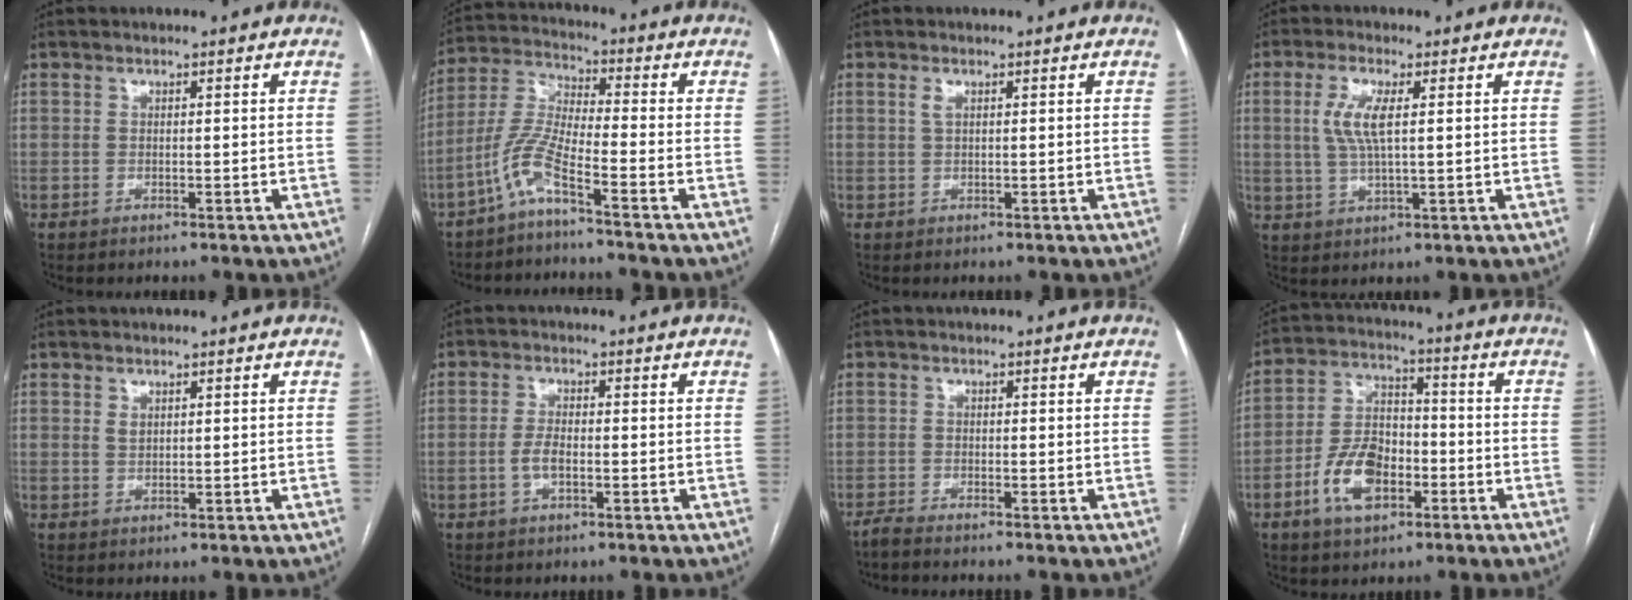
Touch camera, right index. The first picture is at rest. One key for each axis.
{"total": 7.0, "fx": -4.6, "fy": -0.1, "fz": 5.3, "tx": -0.129, "ty": -0.001, "tz": -0.102}
{"total": 1.0, "fx": 0.6, "fy": 0.2, "fz": 0.7, "tx": -0.023, "ty": 0.004, "tz": 0.011}
{"total": 5.6, "fx": 1.2, "fy": 1.1, "fz": 5.4, "tx": -0.120, "ty": 0.002, "tz": 0.026}
{"total": 1.0, "fx": 0.6, "fy": 0.6, "fz": 0.6, "tx": -0.010, "ty": -0.001, "tz": 0.013}
{"total": 2.8, "fx": -0.7, "fy": 1.1, "fz": 2.5, "tx": -0.059, "ty": 0.003, "tz": -0.012}
{"total": 2.3, "fx": -2.1, "fy": -0.5, "fz": 0.8, "tx": -0.017, "ty": -0.004, "tz": -0.040}
{"total": 10.3, "fx": -4.1, "fy": 5.7, "fz": 7.6, "tx": -0.163, "ty": 0.017, "tz": -0.072}